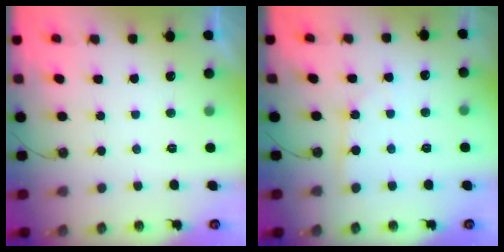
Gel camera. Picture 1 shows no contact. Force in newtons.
{"total": 2.2, "press": 2.2, "slide": 0.2}